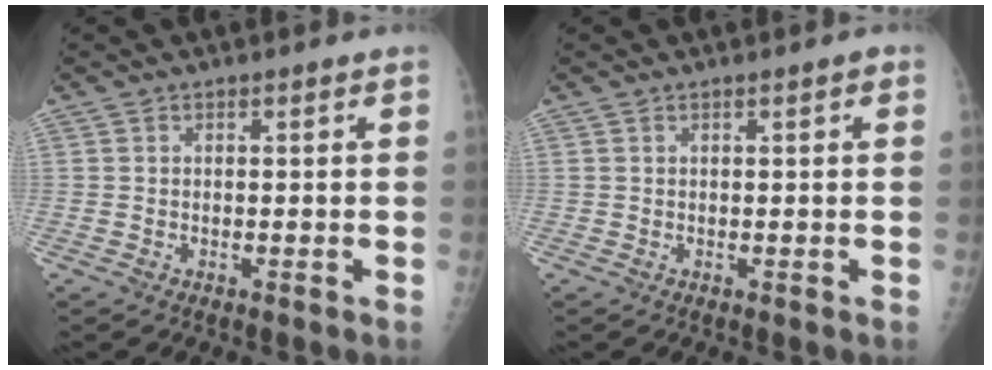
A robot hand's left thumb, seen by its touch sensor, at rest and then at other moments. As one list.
[{"total": 0.6, "force": [0.2, 0.1, 0.6], "torque": [-0.010, 0.002, 0.000]}]